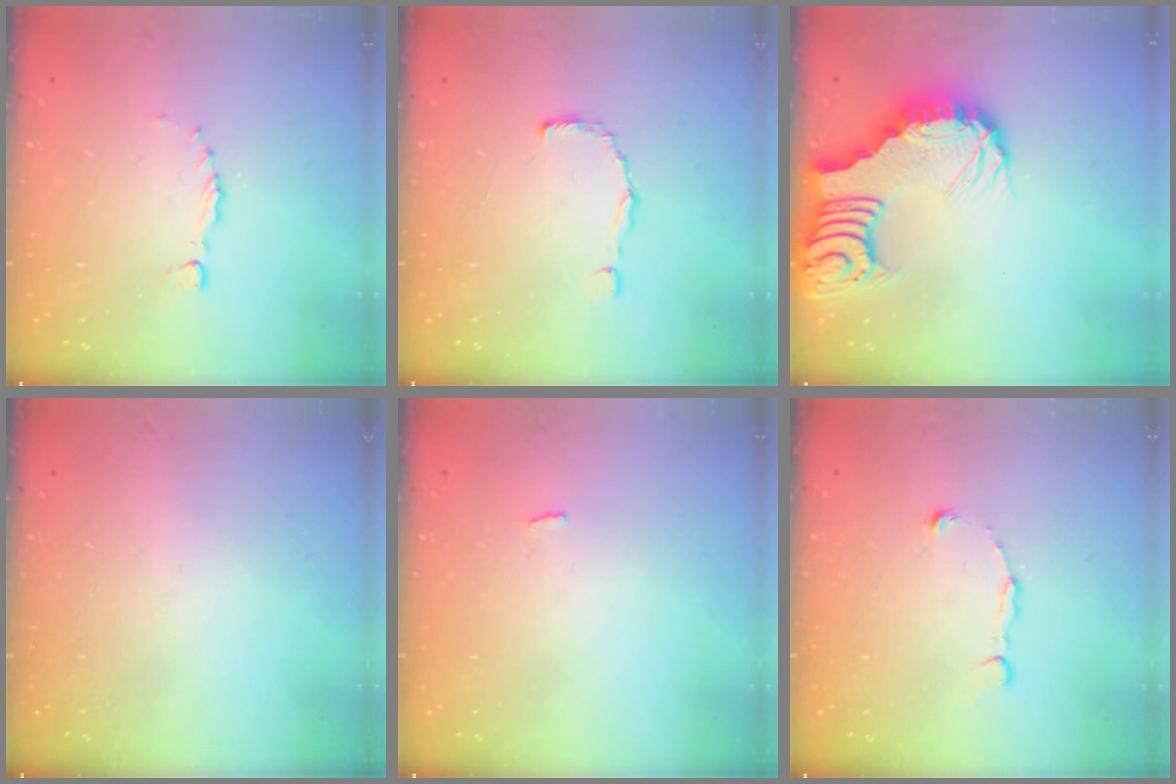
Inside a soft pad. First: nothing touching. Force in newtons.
{"total": 2.5, "press": 2.5, "slide": 0.1}
{"total": 9.0, "press": 8.9, "slide": 0.9}
{"total": 0.0}
{"total": 2.3, "press": 2.3, "slide": 0.2}
{"total": 2.8, "press": 2.8, "slide": 0.2}